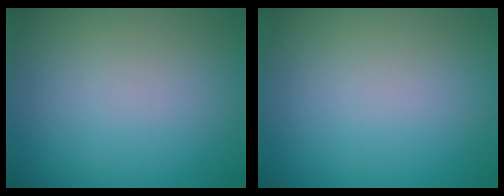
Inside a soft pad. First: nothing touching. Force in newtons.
{"total": 0.0}